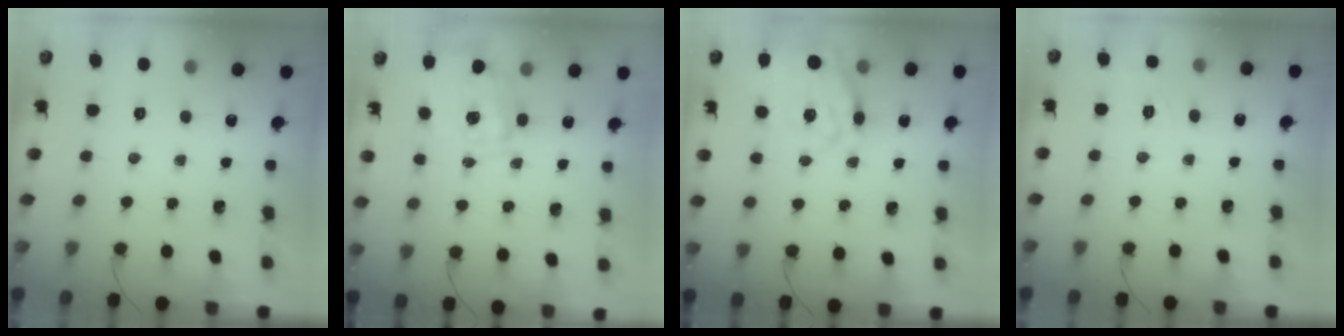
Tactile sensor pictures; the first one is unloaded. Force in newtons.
{"total": 1.5, "press": 1.5, "slide": 0.5}
{"total": 12.0, "press": 11.3, "slide": 4.0}
{"total": 1.9, "press": 0.8, "slide": 1.7}